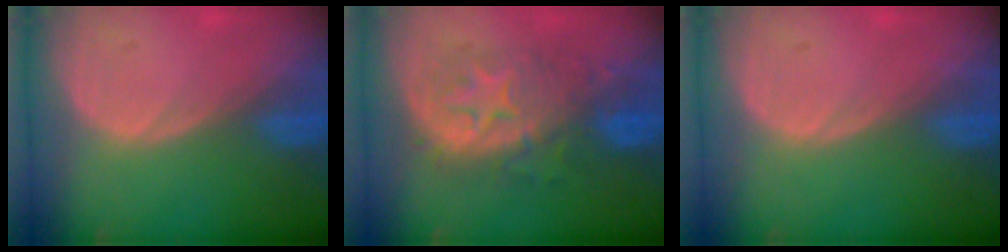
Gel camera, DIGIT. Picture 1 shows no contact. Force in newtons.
{"total": 8.4, "press": 8.4, "slide": 0.2}
{"total": 0.0}